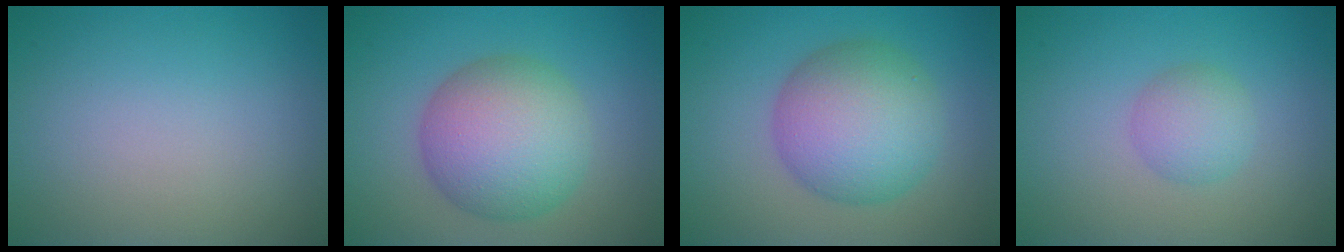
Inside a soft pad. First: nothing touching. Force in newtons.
{"total": 8.3, "press": 8.3, "slide": 0.2}
{"total": 8.1, "press": 8.1, "slide": 0.0}
{"total": 2.4, "press": 2.4, "slide": 0.0}